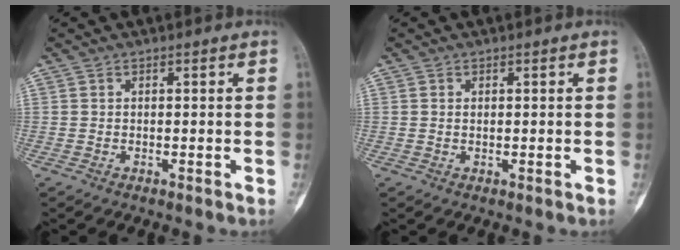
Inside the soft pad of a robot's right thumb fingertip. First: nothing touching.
{"total": 0.5, "force": [0.3, 0.3, 0.3], "torque": [-0.004, -0.001, 0.004]}